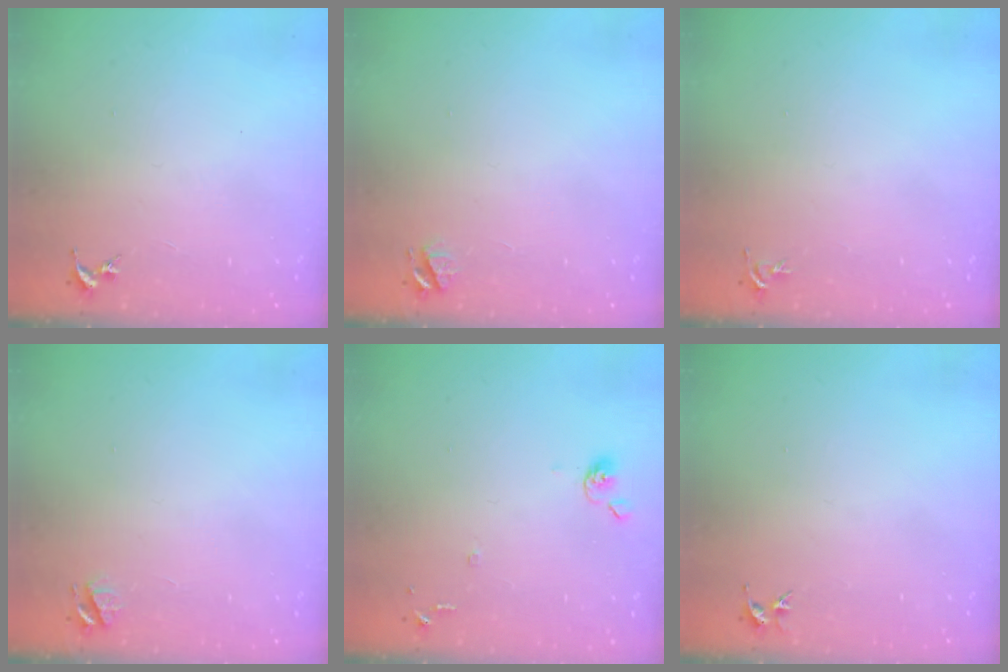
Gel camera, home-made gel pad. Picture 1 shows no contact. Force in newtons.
{"total": 3.9, "press": 3.9, "slide": 0.4}
{"total": 3.7, "press": 3.7, "slide": 0.5}
{"total": 3.9, "press": 3.9, "slide": 0.4}
{"total": 6.6, "press": 6.6, "slide": 0.6}
{"total": 3.4, "press": 3.4, "slide": 0.4}